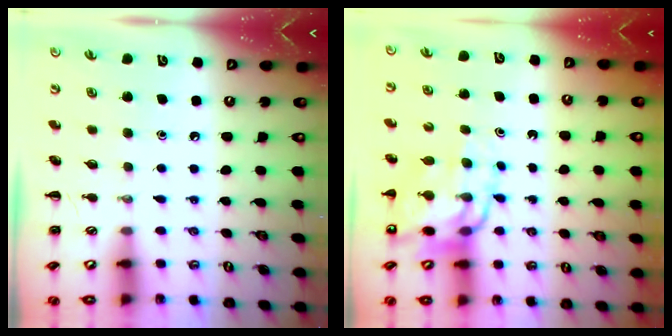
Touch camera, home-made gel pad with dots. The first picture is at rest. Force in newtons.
{"total": 12.7, "press": 12.2, "slide": 3.6}